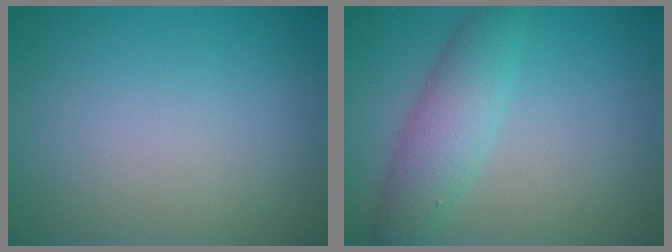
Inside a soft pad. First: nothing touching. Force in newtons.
{"total": 4.0, "press": 4.0, "slide": 0.1}